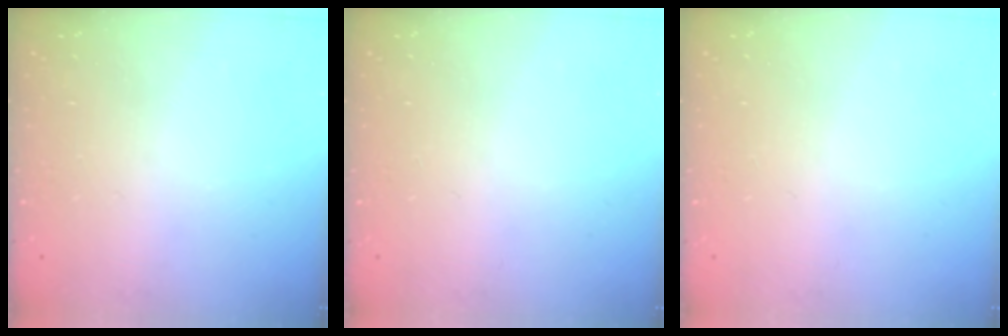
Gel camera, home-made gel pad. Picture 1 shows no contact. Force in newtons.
{"total": 0.0}
{"total": 0.0}